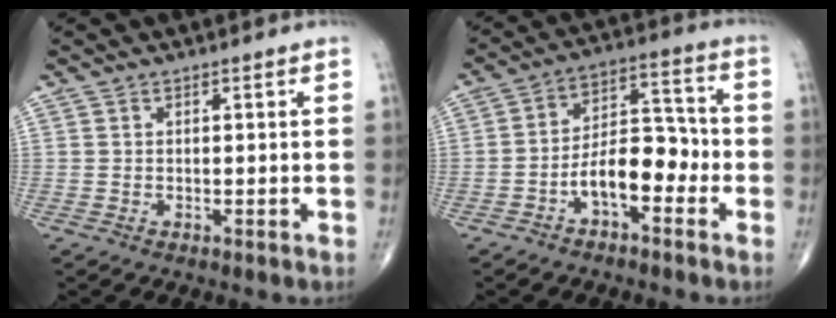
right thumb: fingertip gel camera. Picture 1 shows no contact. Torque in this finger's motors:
{"motor_torque": [1.19, 0.75, 1.01, -0.33, 0.07]}